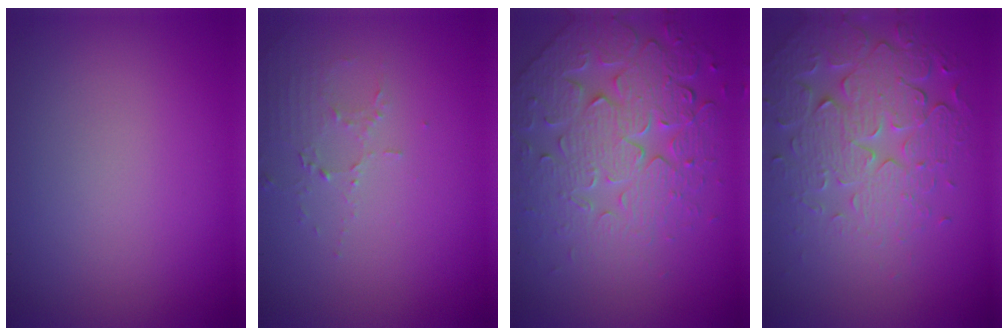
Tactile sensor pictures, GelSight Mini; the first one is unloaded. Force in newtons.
{"total": 1.9, "press": 1.8, "slide": 0.4}
{"total": 8.1, "press": 5.7, "slide": 5.7}
{"total": 6.7, "press": 5.1, "slide": 4.4}